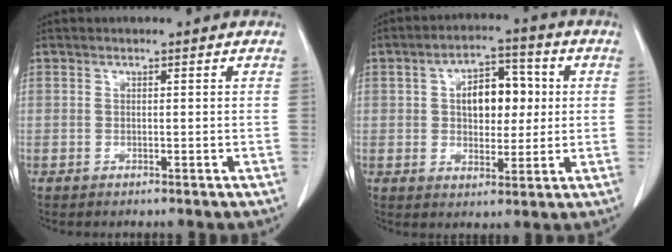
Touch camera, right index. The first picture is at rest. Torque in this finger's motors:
{"motor_torque": [0.56, -0.12, 0.31, 0.12]}